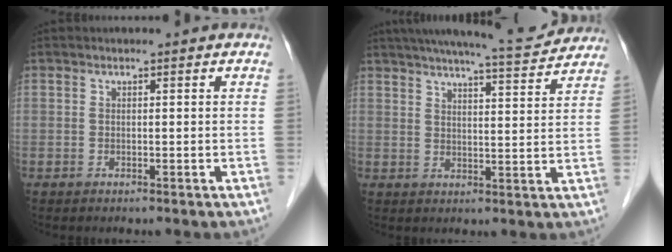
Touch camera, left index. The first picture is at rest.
{"total": 12.8, "force": [11.9, 0.8, 4.8], "torque": [-0.076, 0.005, 0.158]}